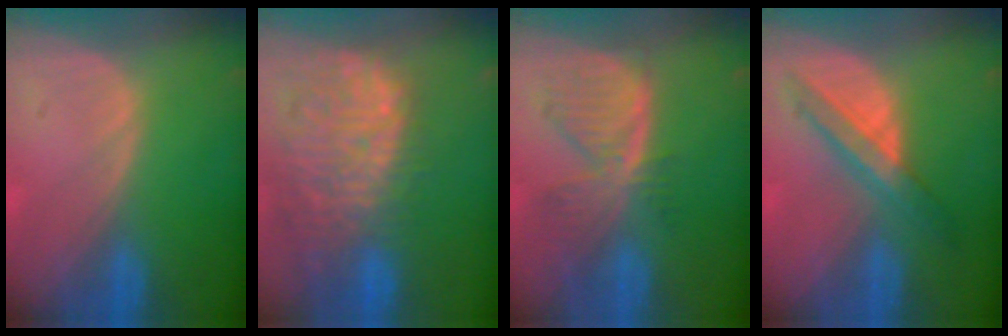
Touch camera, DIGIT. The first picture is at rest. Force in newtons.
{"total": 13.6, "press": 11.4, "slide": 7.4}
{"total": 7.8, "press": 6.8, "slide": 3.9}
{"total": 5.8, "press": 5.8, "slide": 0.4}